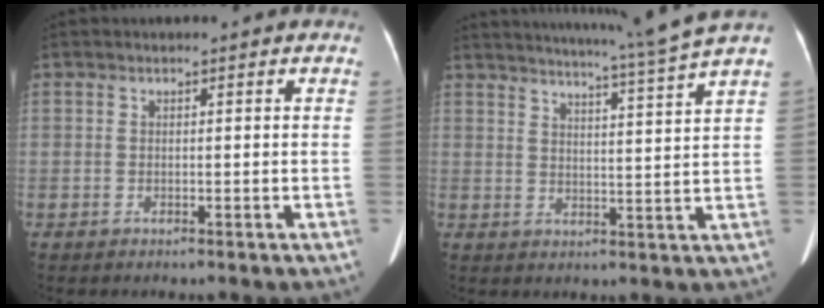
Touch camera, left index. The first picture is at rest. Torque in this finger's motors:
{"motor_torque": [-0.53, -1.61, 0.15, 0.09]}